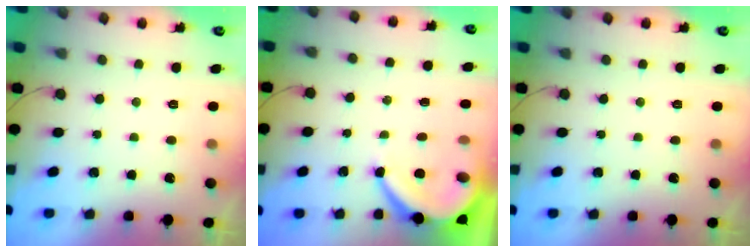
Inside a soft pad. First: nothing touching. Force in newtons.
{"total": 7.4, "press": 7.3, "slide": 1.0}
{"total": 0.0}